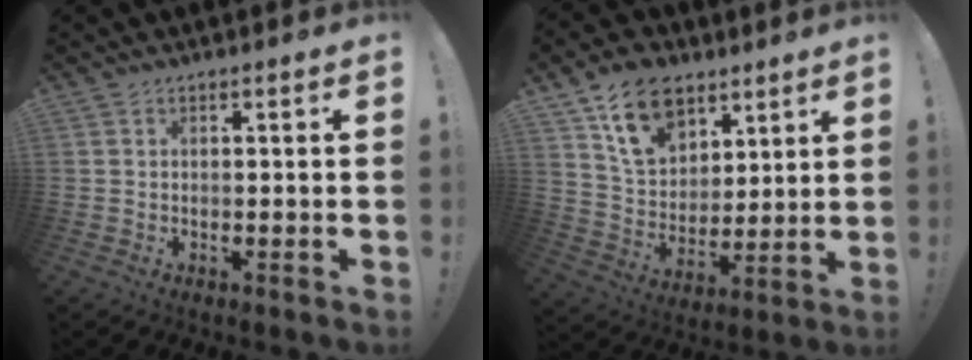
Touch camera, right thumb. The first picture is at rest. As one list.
[{"total": 15.8, "force": [9.0, 10.7, 7.3], "torque": [-0.111, -0.047, 0.172]}]